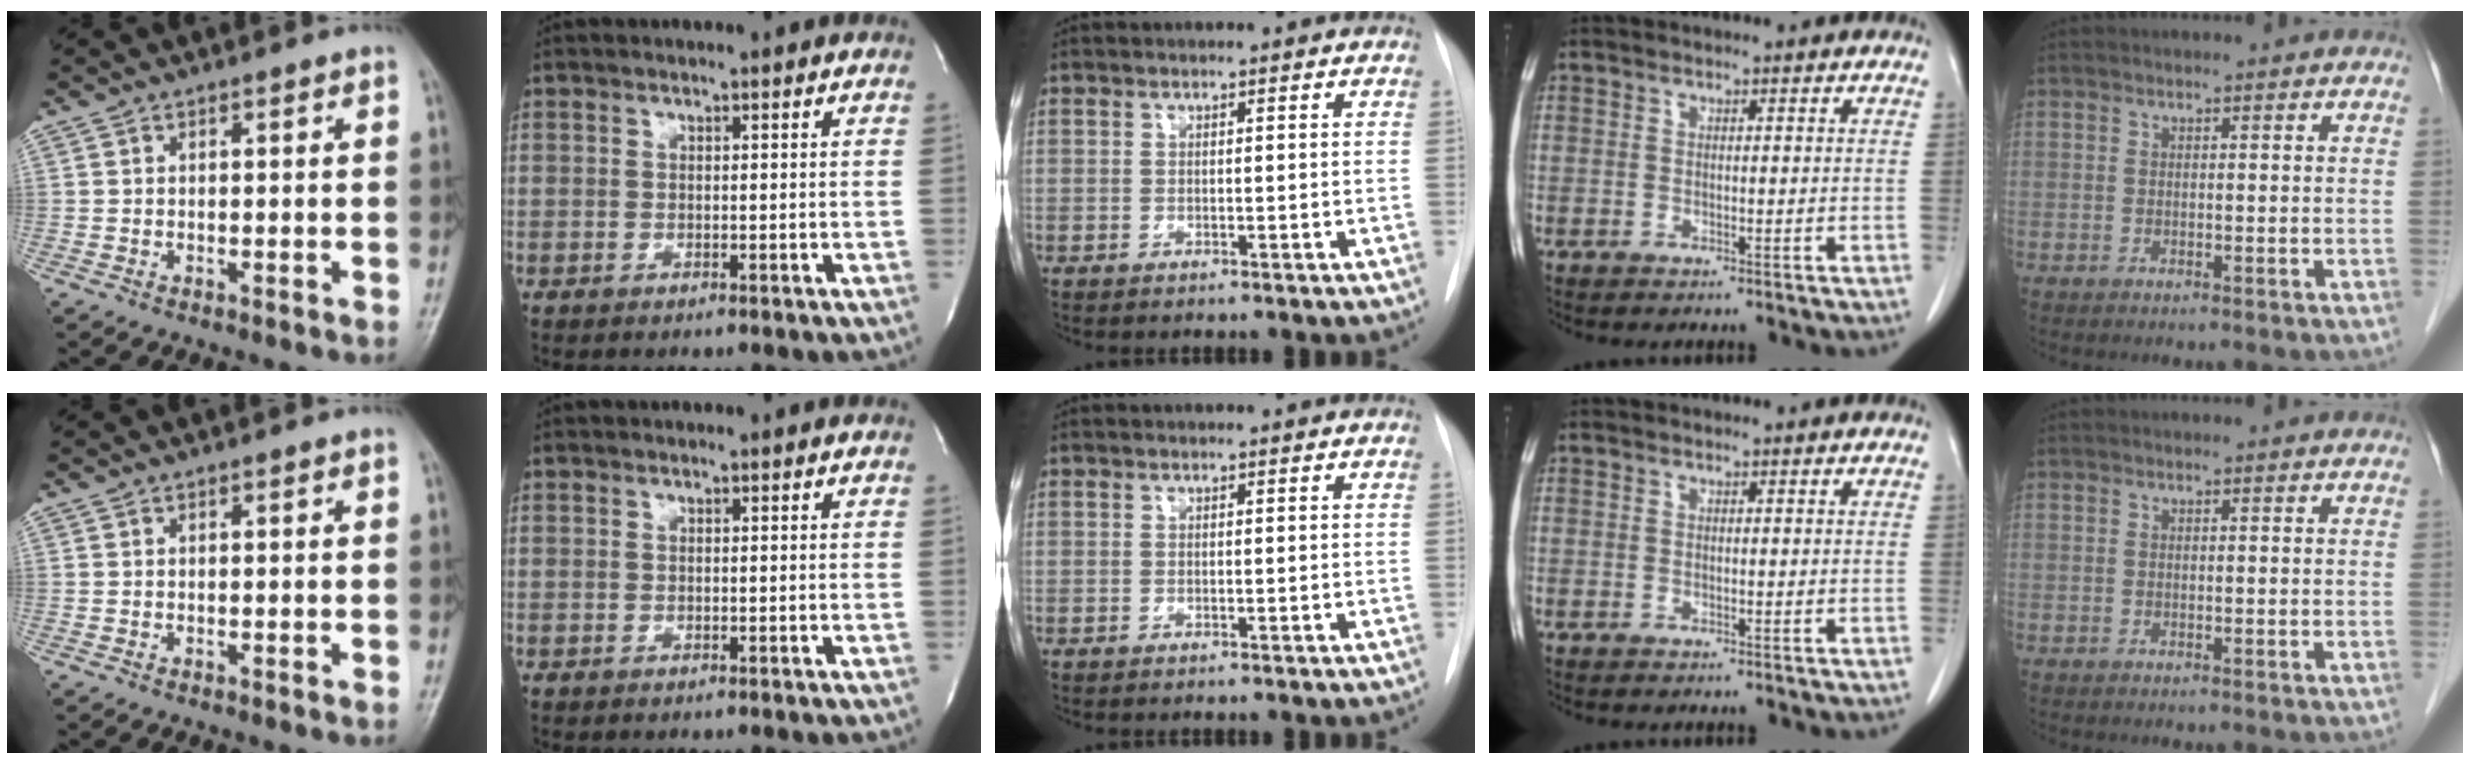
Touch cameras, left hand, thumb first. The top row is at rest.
{}